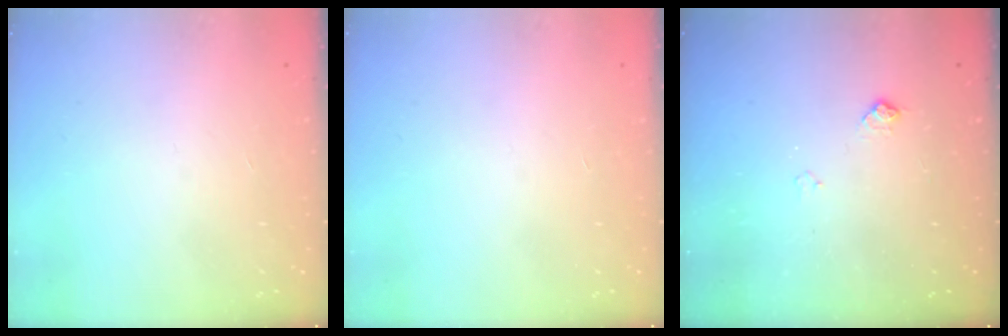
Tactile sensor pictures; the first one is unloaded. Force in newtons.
{"total": 0.0}
{"total": 5.0, "press": 5.0, "slide": 0.7}